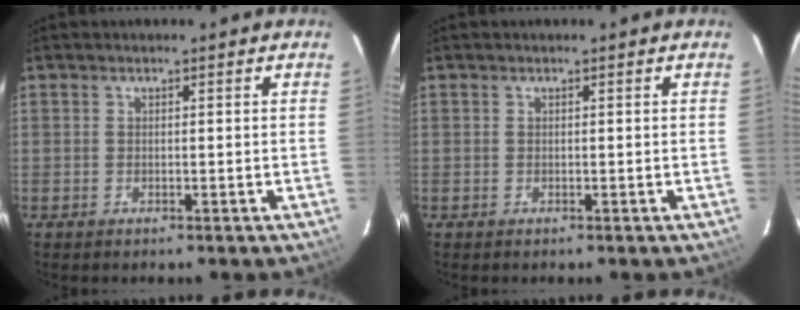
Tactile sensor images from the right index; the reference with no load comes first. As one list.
[{"total": 0.0}]